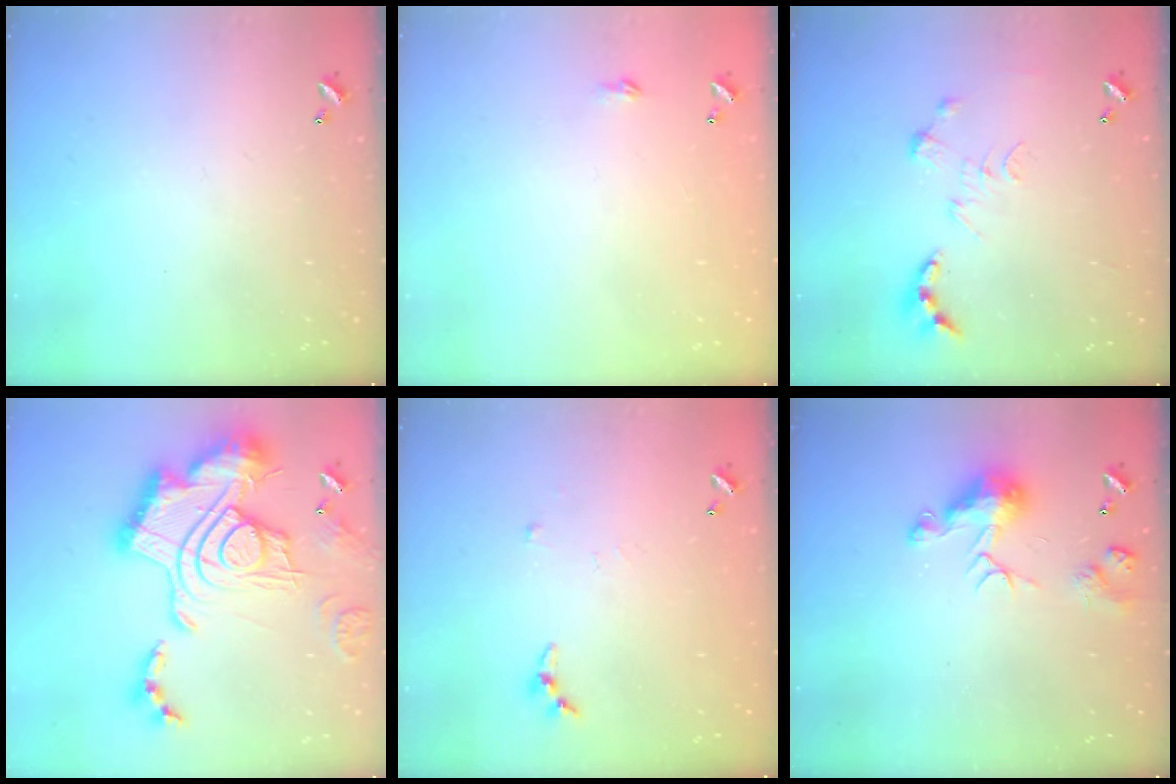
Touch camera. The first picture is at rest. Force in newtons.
{"total": 2.2, "press": 2.2, "slide": 0.4}
{"total": 0.0}
{"total": 3.8, "press": 3.1, "slide": 2.2}
{"total": 4.1, "press": 4.1, "slide": 0.4}
{"total": 8.2, "press": 8.1, "slide": 0.9}